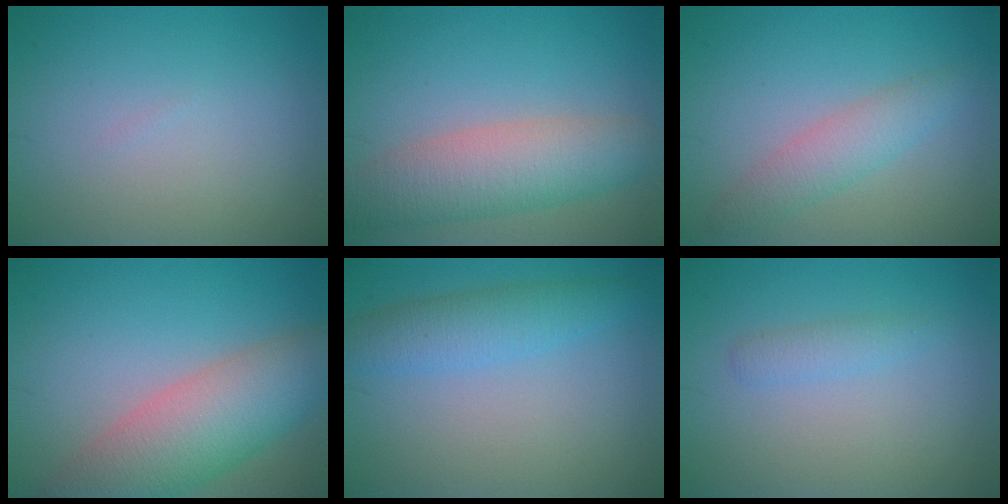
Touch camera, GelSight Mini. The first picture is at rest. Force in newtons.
{"total": 6.5, "press": 6.5, "slide": 0.2}
{"total": 2.8, "press": 2.8, "slide": 0.0}
{"total": 8.2, "press": 8.2, "slide": 0.4}
{"total": 3.5, "press": 3.5, "slide": 0.0}
{"total": 1.4, "press": 1.4, "slide": 0.1}